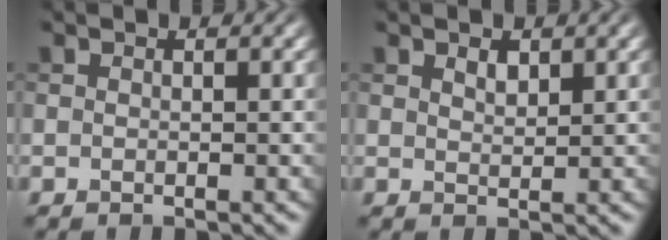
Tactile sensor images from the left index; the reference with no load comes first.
{"total": 1.3, "force": [0.9, 0.6, 0.7], "torque": [-0.013, -0.001, 0.018]}